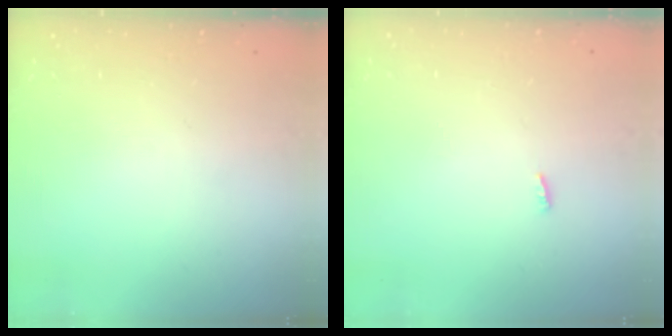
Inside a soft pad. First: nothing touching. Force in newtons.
{"total": 2.3, "press": 2.1, "slide": 0.8}